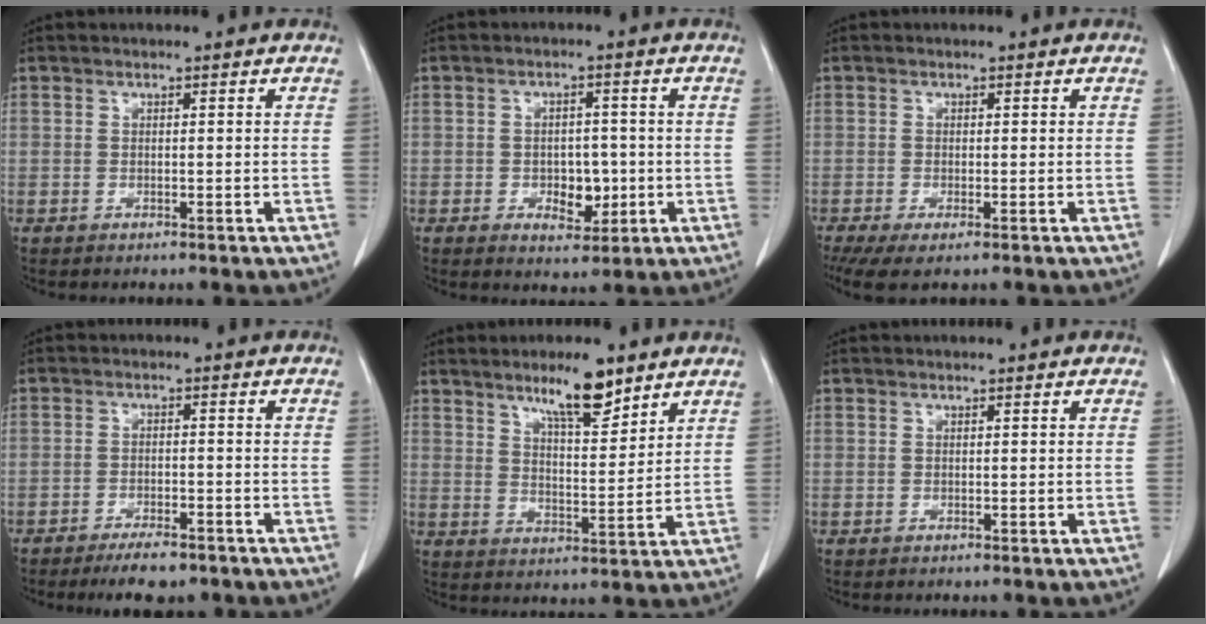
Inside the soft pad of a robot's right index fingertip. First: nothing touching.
{"total": 4.9, "force": [-1.1, 3.0, 3.7], "torque": [-0.045, 0.002, -0.007]}
{"total": 4.0, "force": [-2.3, 1.2, 3.0], "torque": [-0.055, -0.012, -0.040]}
{"total": 5.5, "force": [-4.3, 1.7, 3.0], "torque": [-0.047, -0.002, -0.066]}
{"total": 8.6, "force": [6.2, 1.7, 5.7], "torque": [-0.097, -0.003, 0.107]}
{"total": 0.0}